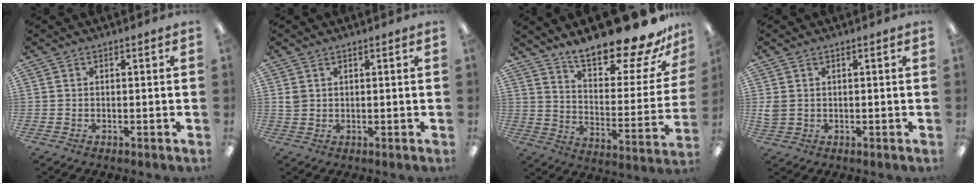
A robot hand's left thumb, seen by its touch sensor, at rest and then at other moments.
{"total": 1.7, "force": [0.9, 1.2, 0.8], "torque": [-0.019, 0.002, 0.016]}
{"total": 21.6, "force": [17.8, 5.9, 10.6], "torque": [-0.151, -0.128, 0.296]}
{"total": 2.4, "force": [0.5, 2.0, 1.2], "torque": [-0.024, 0.003, 0.010]}